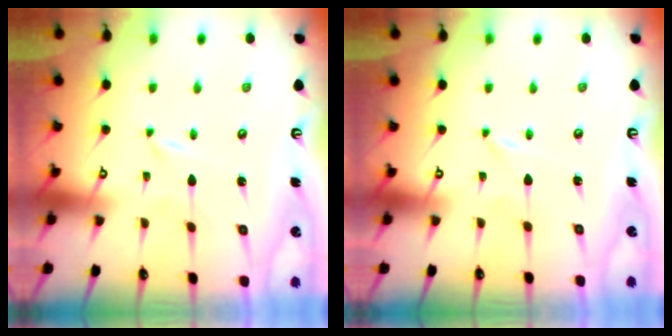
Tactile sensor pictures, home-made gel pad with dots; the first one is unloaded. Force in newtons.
{"total": 0.0}